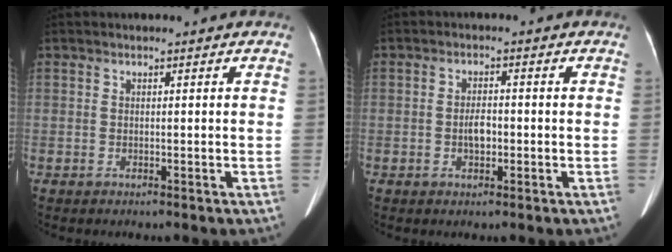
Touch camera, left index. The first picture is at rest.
{"total": 2.5, "force": [-0.6, 1.2, 2.1], "torque": [-0.039, 0.006, -0.011]}